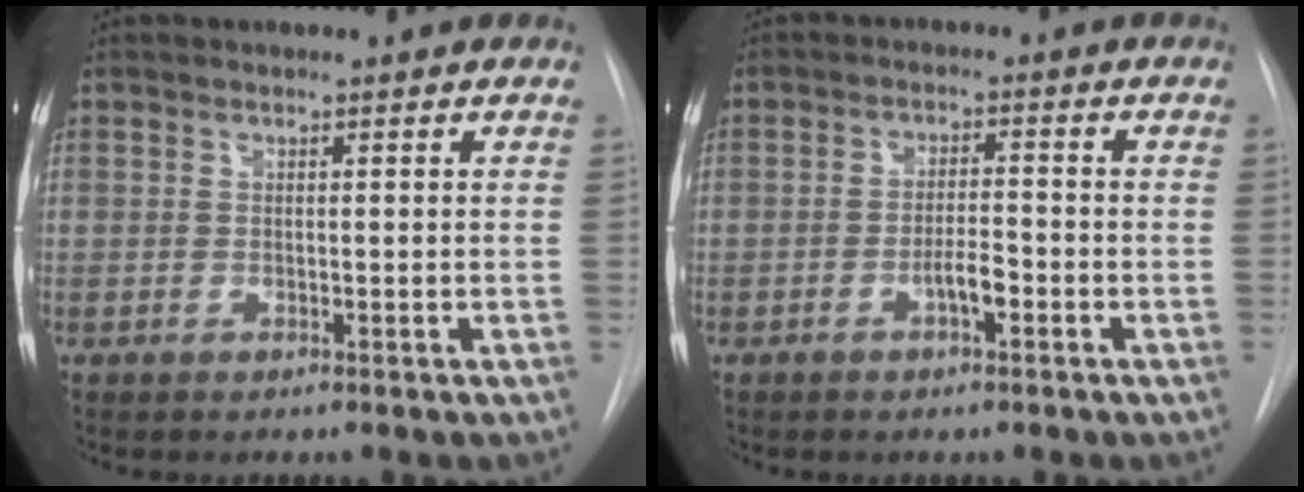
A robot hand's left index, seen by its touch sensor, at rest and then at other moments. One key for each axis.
{"total": 3.3, "fx": -1.6, "fy": 0.8, "fz": 2.8, "tx": -0.046, "ty": 0.003, "tz": -0.029}